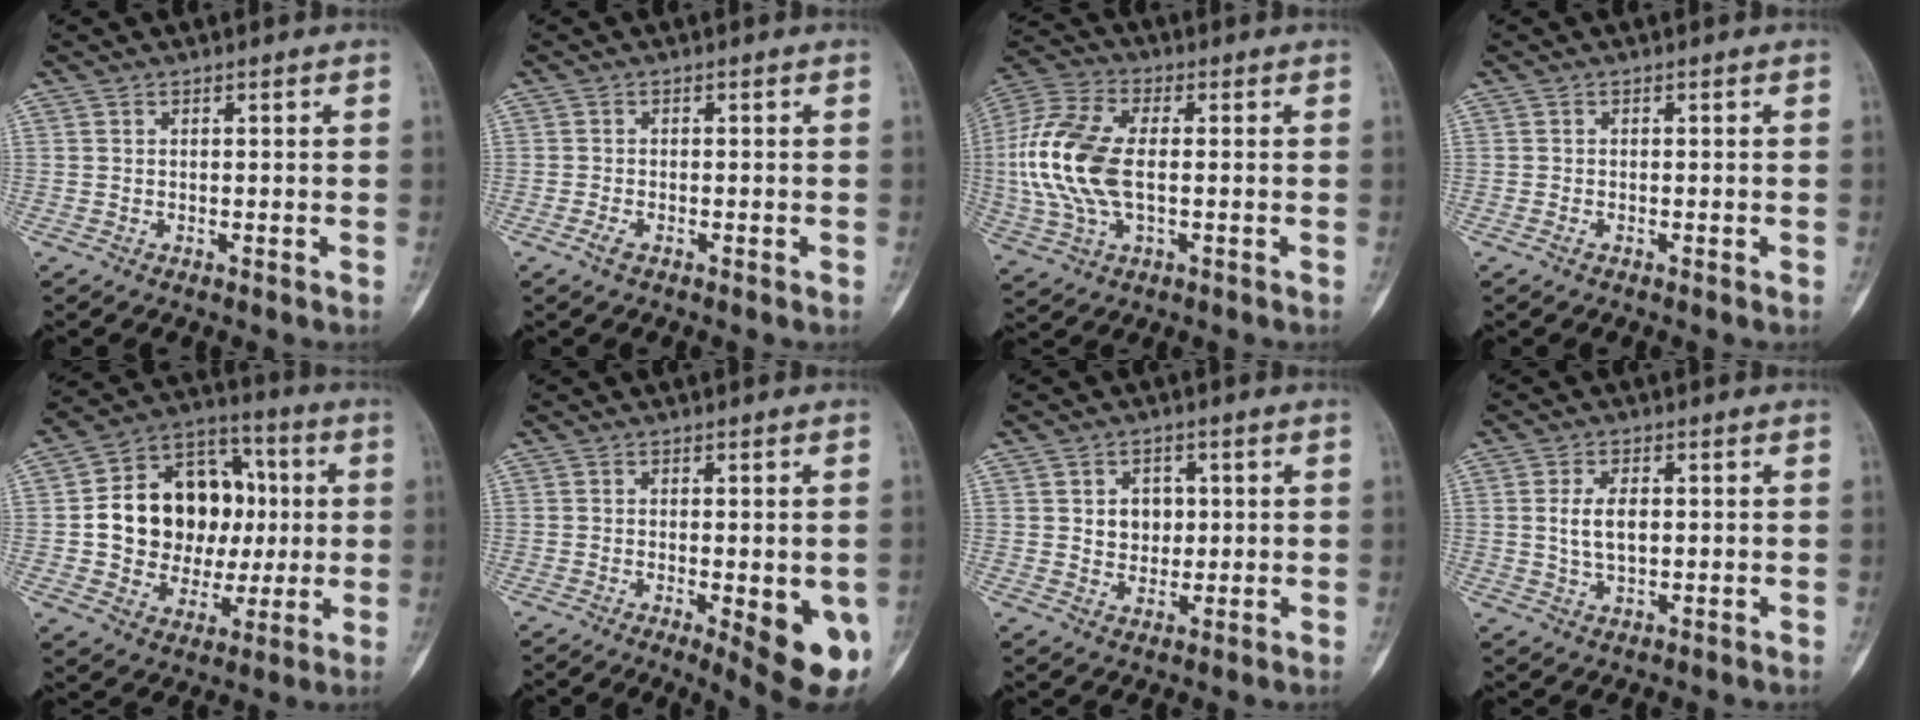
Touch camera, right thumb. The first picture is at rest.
{"total": 1.8, "force": [-1.0, 0.9, 1.2], "torque": [-0.023, 0.000, -0.023]}
{"total": 15.0, "force": [-0.3, 8.1, 12.7], "torque": [-0.290, 0.011, -0.008]}
{"total": 0.9, "force": [-0.4, 0.5, 0.6], "torque": [-0.007, 0.001, -0.010]}
{"total": 20.5, "force": [1.1, 16.0, 12.8], "torque": [-0.156, 0.033, 0.029]}
{"total": 11.2, "force": [-3.2, 3.6, 10.1], "torque": [-0.117, -0.016, -0.034]}
{"total": 5.3, "force": [0.9, 4.4, 2.8], "torque": [-0.007, -0.002, 0.016]}
{"total": 5.5, "force": [0.4, 3.2, 4.5], "torque": [-0.079, 0.000, 0.010]}